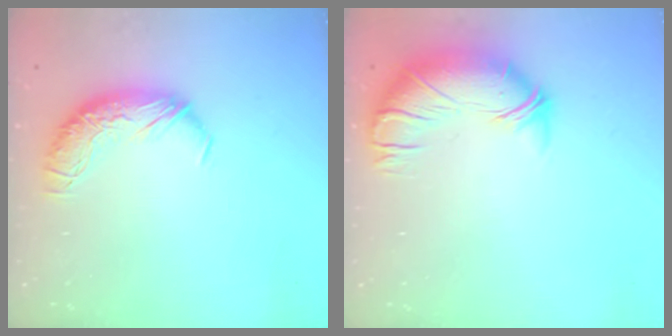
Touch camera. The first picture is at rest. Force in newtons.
{"total": 2.7, "press": 1.6, "slide": 2.2}